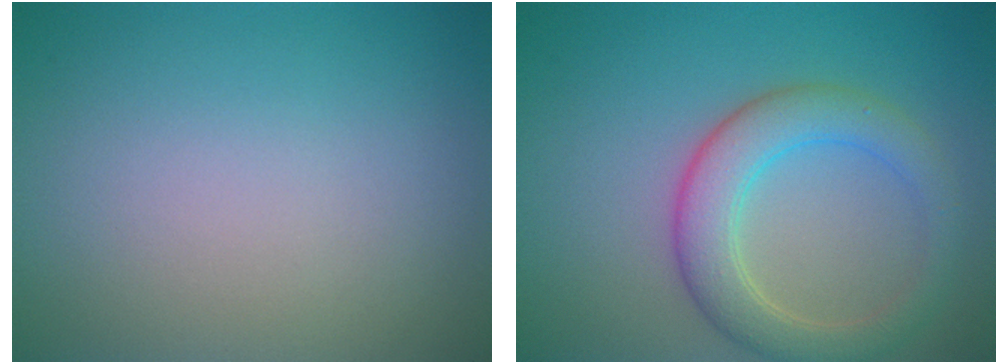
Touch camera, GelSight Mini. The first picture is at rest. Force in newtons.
{"total": 4.8, "press": 4.8, "slide": 0.2}